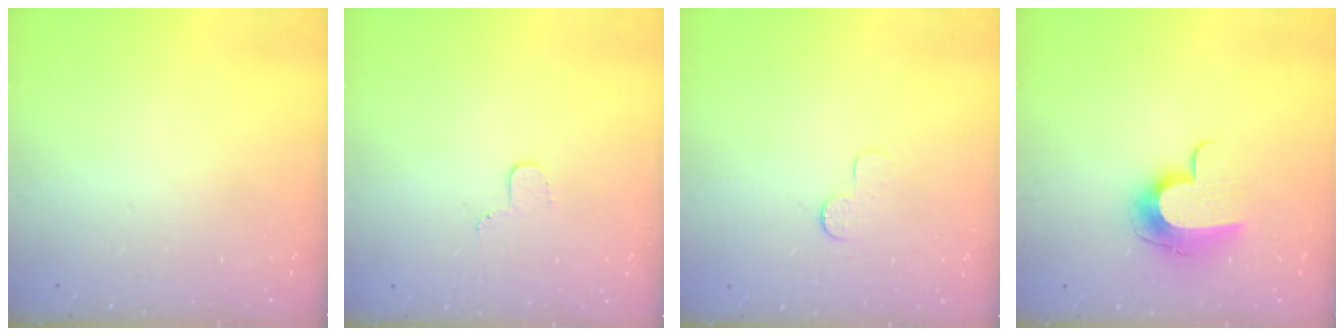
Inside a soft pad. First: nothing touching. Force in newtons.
{"total": 3.5, "press": 3.5, "slide": 0.4}
{"total": 3.7, "press": 3.7, "slide": 0.4}
{"total": 10.2, "press": 10.2, "slide": 0.2}